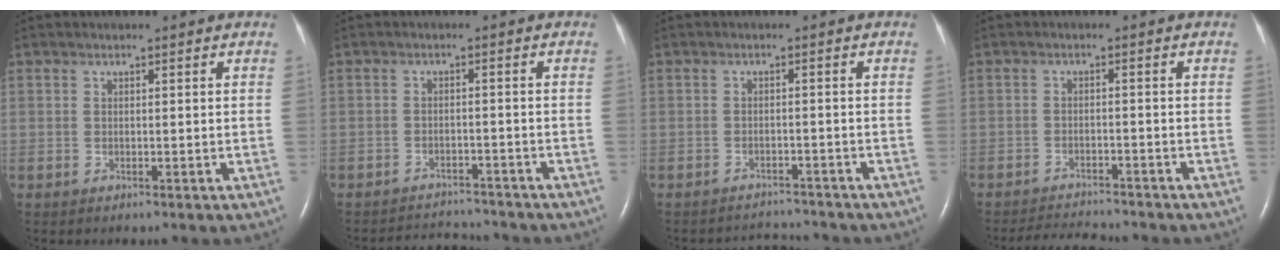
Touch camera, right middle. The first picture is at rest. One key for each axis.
{"total": 5.8, "fx": -5.7, "fy": 0.9, "fz": -0.3, "tx": -0.002, "ty": 0.005, "tz": -0.083}
{"total": 4.0, "fx": -3.9, "fy": 0.2, "fz": -0.9, "tx": 0.006, "ty": 0.001, "tz": -0.059}
{"total": 6.1, "fx": -5.9, "fy": 0.4, "fz": 1.2, "tx": -0.022, "ty": -0.012, "tz": -0.095}